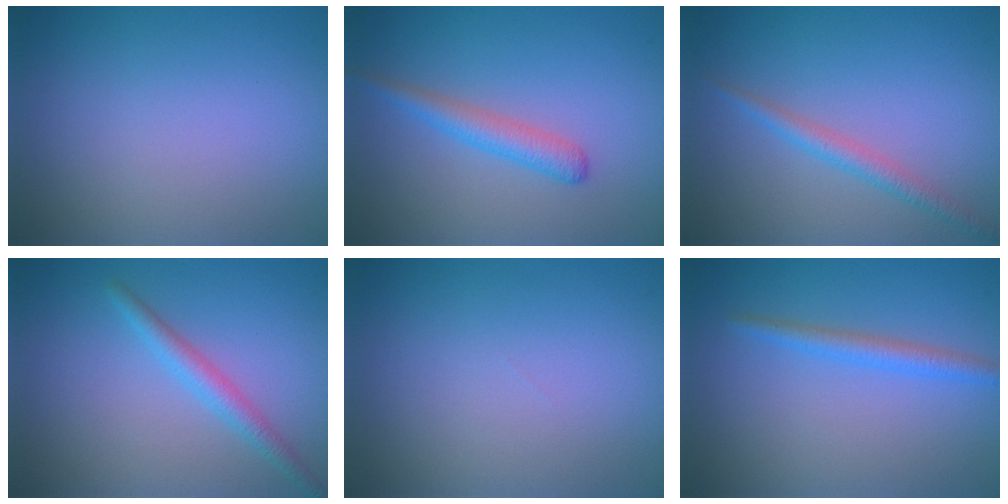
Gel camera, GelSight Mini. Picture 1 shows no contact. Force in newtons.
{"total": 2.4, "press": 2.3, "slide": 0.1}
{"total": 2.0, "press": 2.0, "slide": 0.1}
{"total": 2.2, "press": 2.2, "slide": 0.1}
{"total": 0.0}
{"total": 2.1, "press": 2.0, "slide": 0.2}